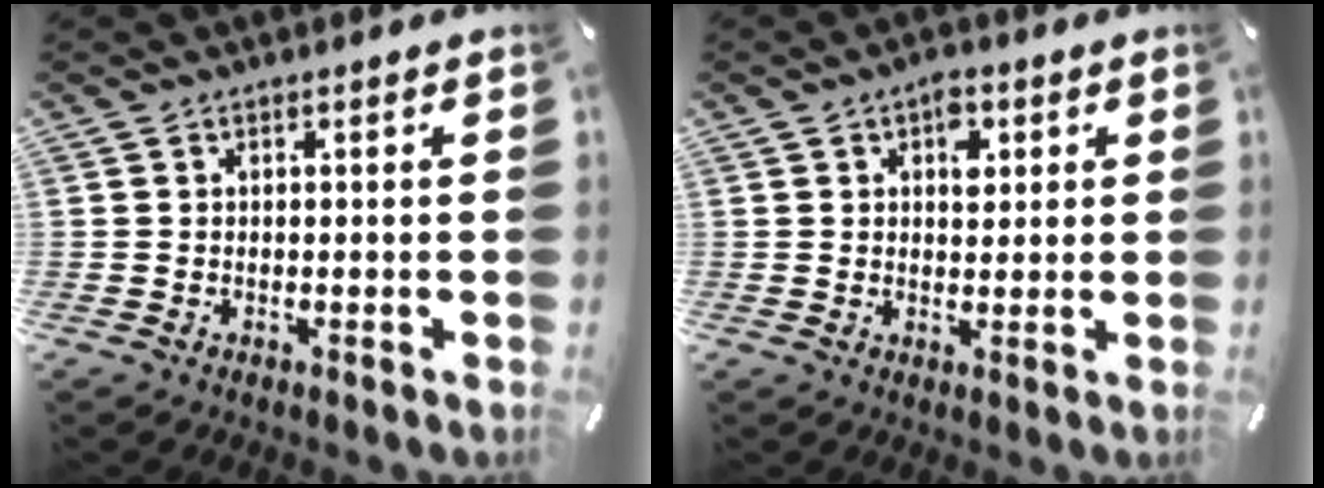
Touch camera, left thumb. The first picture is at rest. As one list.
[{"total": 4.3, "force": [1.7, 2.9, 2.6], "torque": [-0.019, -0.009, 0.021]}]